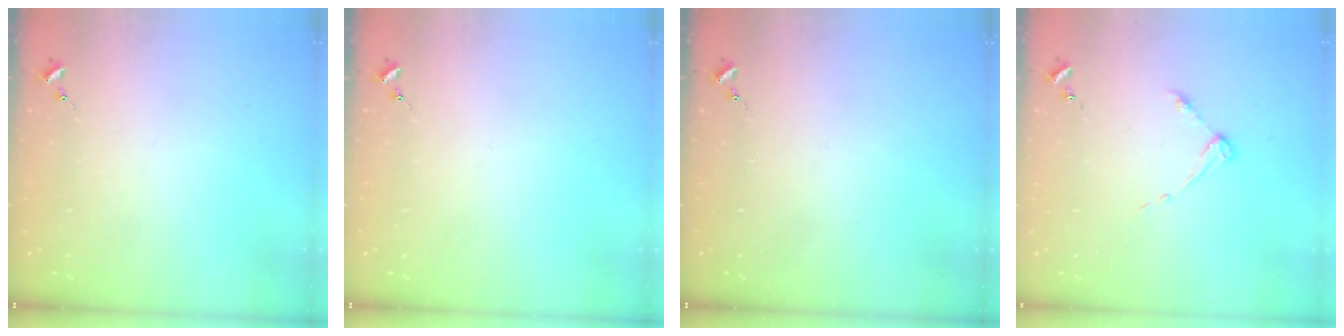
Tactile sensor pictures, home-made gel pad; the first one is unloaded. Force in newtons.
{"total": 0.0}
{"total": 0.0}
{"total": 4.3, "press": 4.3, "slide": 0.6}